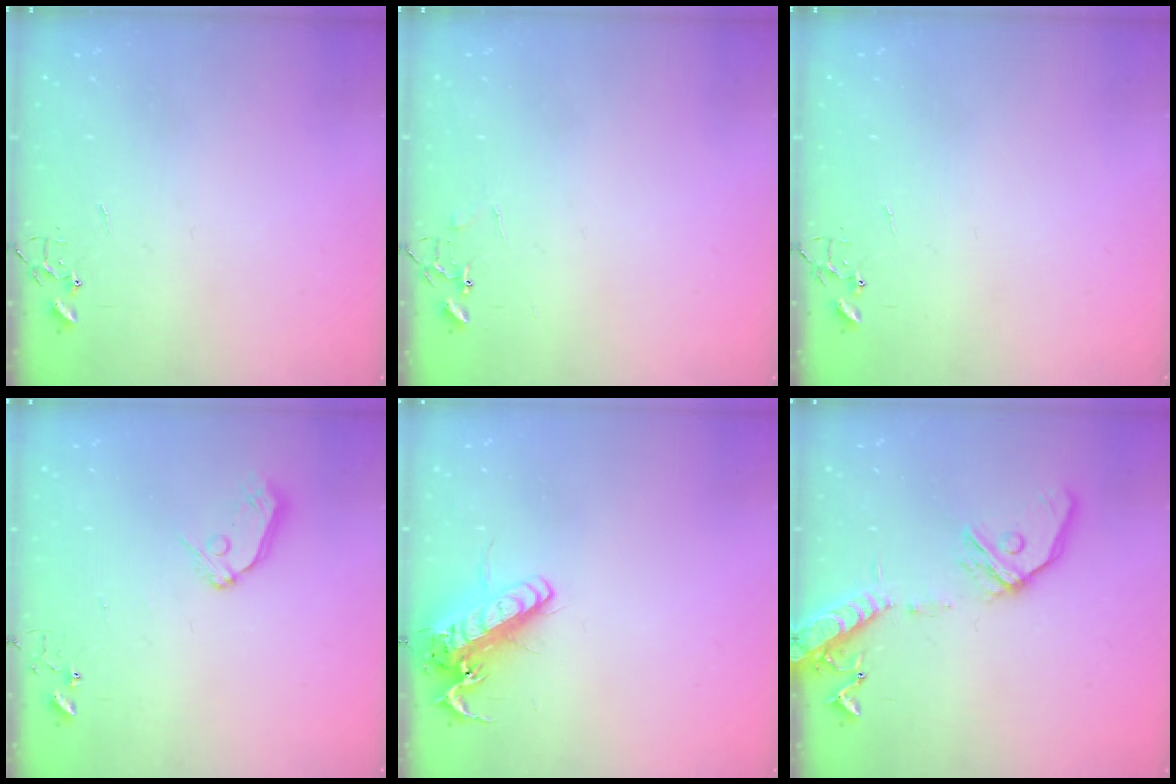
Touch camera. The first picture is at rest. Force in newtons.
{"total": 5.5, "press": 5.4, "slide": 0.4}
{"total": 0.0}
{"total": 8.4, "press": 8.4, "slide": 0.8}
{"total": 15.0, "press": 14.7, "slide": 2.8}
{"total": 16.0, "press": 15.7, "slide": 3.1}